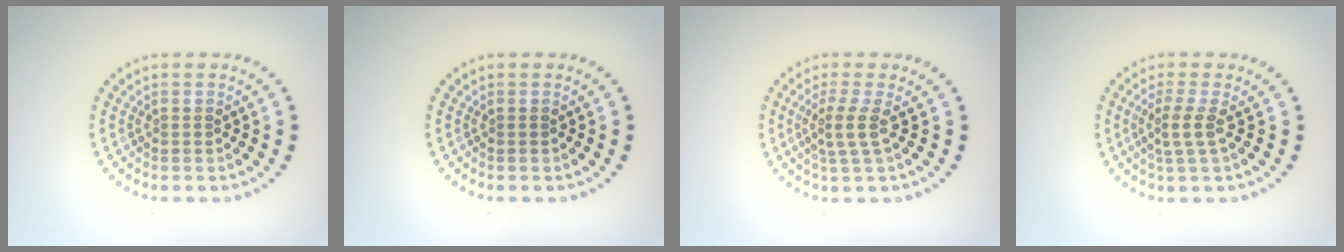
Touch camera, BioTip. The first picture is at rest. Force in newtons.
{"total": 0.0}
{"total": 2.1, "press": 1.6, "slide": 1.4}
{"total": 2.1, "press": 1.6, "slide": 1.3}